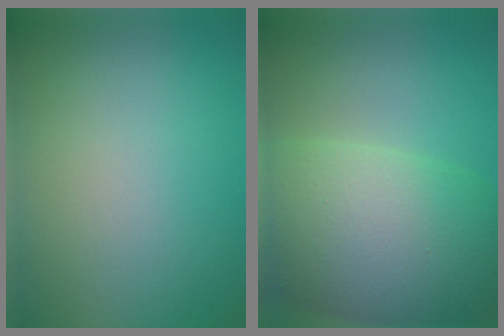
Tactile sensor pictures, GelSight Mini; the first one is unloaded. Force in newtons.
{"total": 11.4, "press": 11.4, "slide": 0.5}